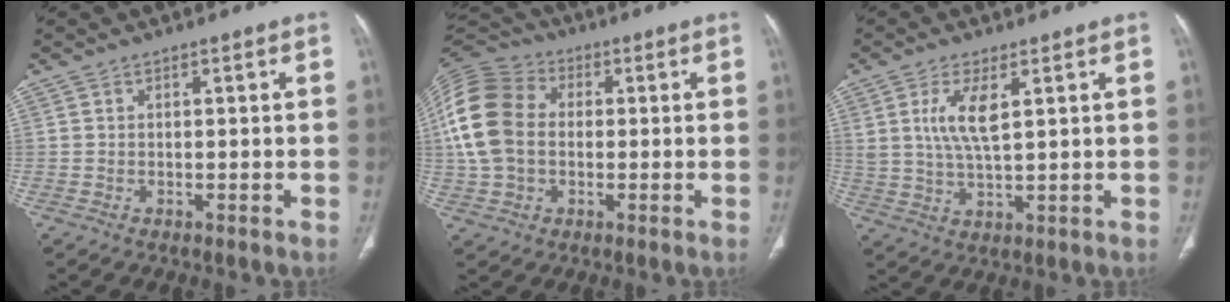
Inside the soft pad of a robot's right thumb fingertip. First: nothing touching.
{"total": 15.7, "force": [0.7, 11.8, 10.4], "torque": [-0.213, 0.028, 0.006]}
{"total": 7.2, "force": [2.4, 2.6, 6.2], "torque": [-0.130, -0.012, 0.055]}